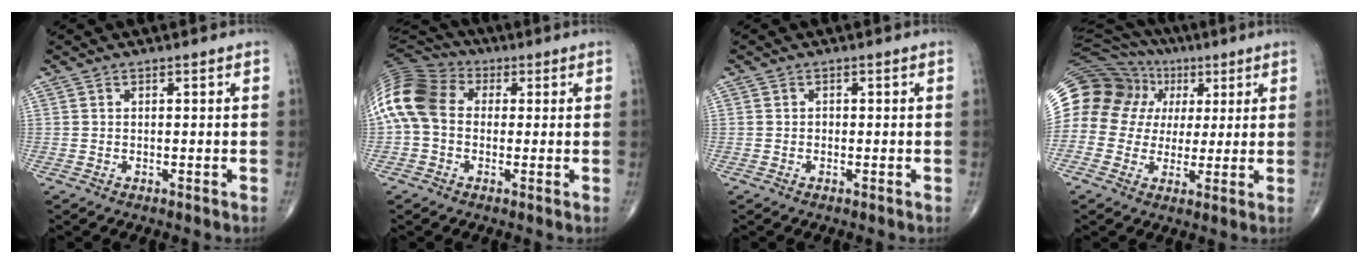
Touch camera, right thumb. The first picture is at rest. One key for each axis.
{"total": 14.5, "fx": 1.1, "fy": 10.8, "fz": 9.5, "tx": -0.197, "ty": 0.037, "tz": 0.009}
{"total": 0.5, "fx": -0.2, "fy": 0.5, "fz": 0.2, "tx": 0.002, "ty": 0.003, "tz": -0.005}
{"total": 25.2, "fx": 6.1, "fy": 22.1, "fz": 10.4, "tx": -0.253, "ty": 0.099, "tz": 0.119}